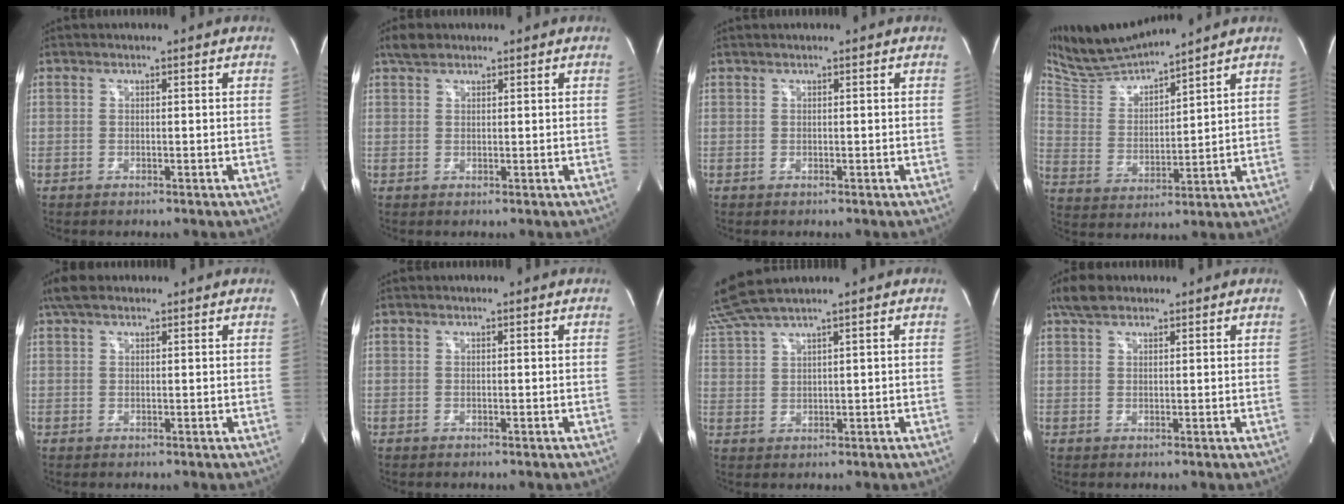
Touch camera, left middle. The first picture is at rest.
{"total": 2.3, "force": [1.8, 1.2, 0.8], "torque": [-0.018, 0.012, 0.032]}
{"total": 0.9, "force": [0.8, -0.1, 0.5], "torque": [-0.011, 0.016, 0.020]}
{"total": 10.7, "force": [10.3, -0.3, 2.8], "torque": [-0.077, 0.007, 0.213]}
{"total": 3.5, "force": [2.5, 1.5, 1.8], "torque": [-0.044, 0.025, 0.049]}
{"total": 0.0}
{"total": 2.6, "force": [2.2, -0.3, 1.4], "torque": [-0.025, 0.020, 0.044]}
{"total": 3.5, "force": [2.6, 1.7, 1.5], "torque": [-0.036, 0.017, 0.050]}